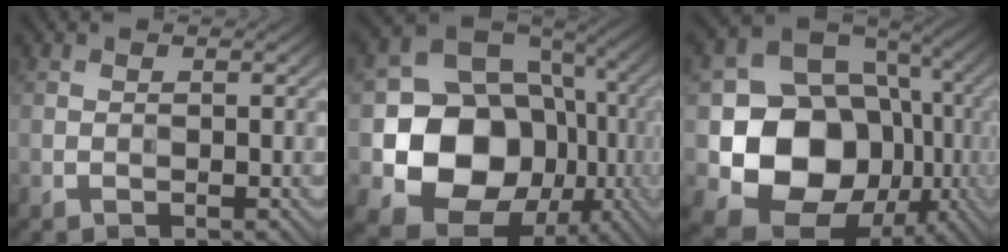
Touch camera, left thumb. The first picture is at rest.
{"total": 15.7, "force": [-2.7, 13.0, 8.5], "torque": [-0.158, -0.041, -0.044]}
{"total": 15.8, "force": [-2.5, 13.0, 8.6], "torque": [-0.163, -0.043, -0.037]}